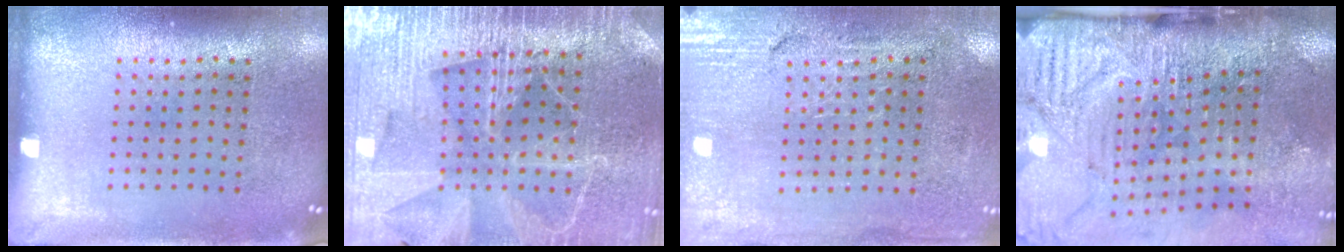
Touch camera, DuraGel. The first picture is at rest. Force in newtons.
{"total": 4.4, "press": 4.2, "slide": 1.6}
{"total": 3.2, "press": 2.9, "slide": 1.3}
{"total": 4.9, "press": 4.1, "slide": 2.8}